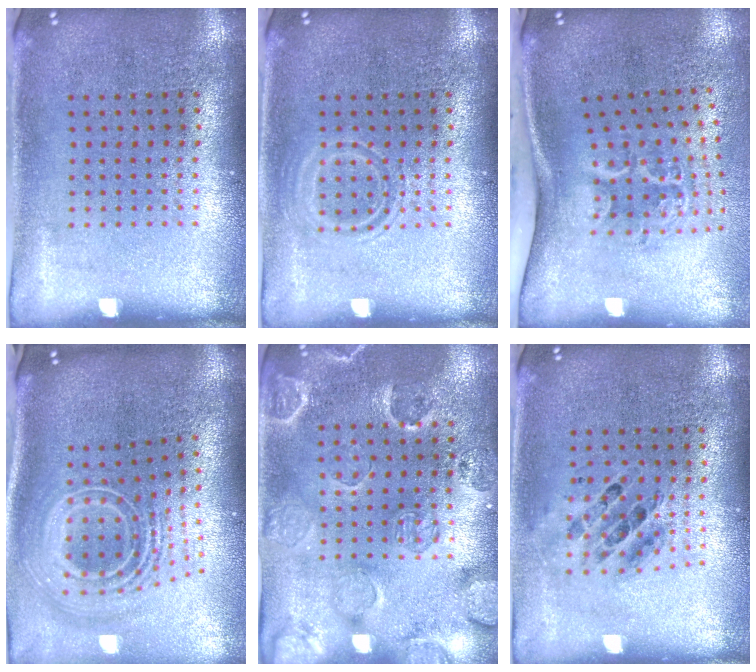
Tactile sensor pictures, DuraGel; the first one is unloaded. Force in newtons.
{"total": 1.5, "press": 1.5, "slide": 0.3}
{"total": 2.2, "press": 1.4, "slide": 1.7}
{"total": 3.0, "press": 1.9, "slide": 2.3}
{"total": 2.4, "press": 2.1, "slide": 1.3}
{"total": 0.5, "press": 0.5, "slide": 0.2}